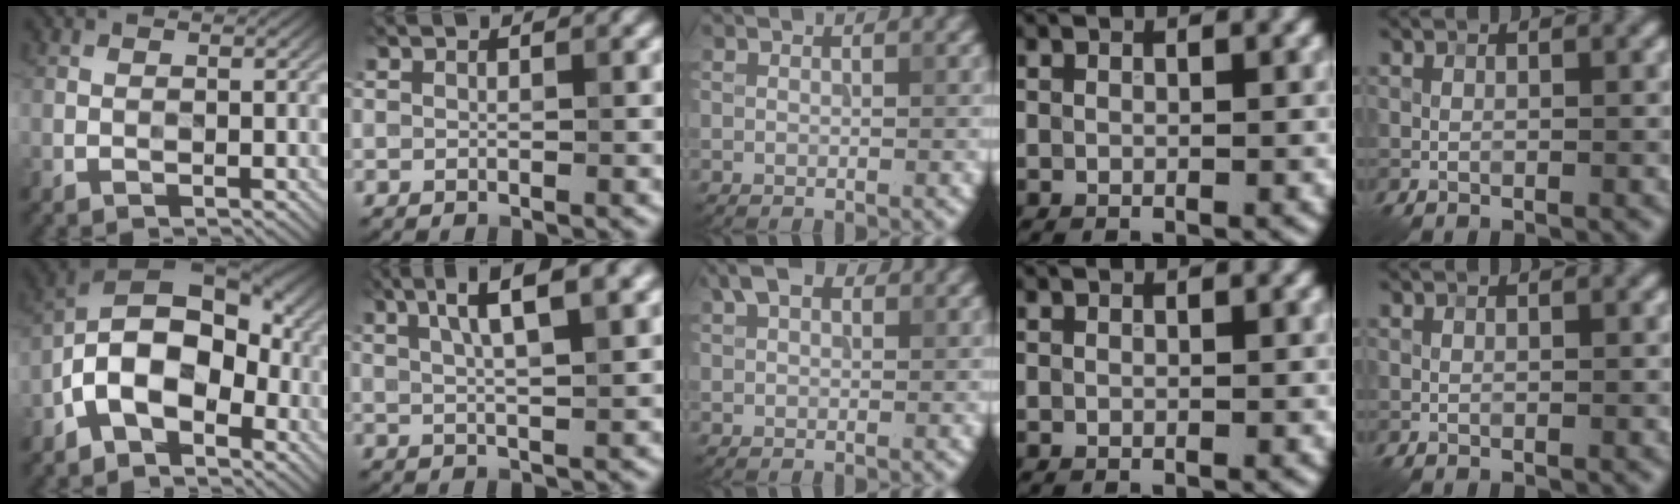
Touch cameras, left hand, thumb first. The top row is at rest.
{"thumb": {"total": 12.7, "force": [-3.7, 7.7, 9.4], "torque": [-0.157, 0.005, -0.077]}, "index": {"total": 6.2, "force": [2.9, 1.4, 5.3], "torque": [-0.080, 0.016, 0.045]}, "middle": {"total": 2.7, "force": [1.6, 1.5, 1.6], "torque": [-0.029, 0.009, 0.026]}}